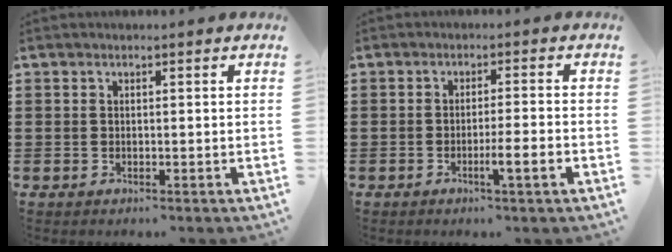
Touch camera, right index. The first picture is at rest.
{"total": 3.6, "force": [-1.5, -0.1, 3.3], "torque": [-0.053, -0.007, -0.028]}